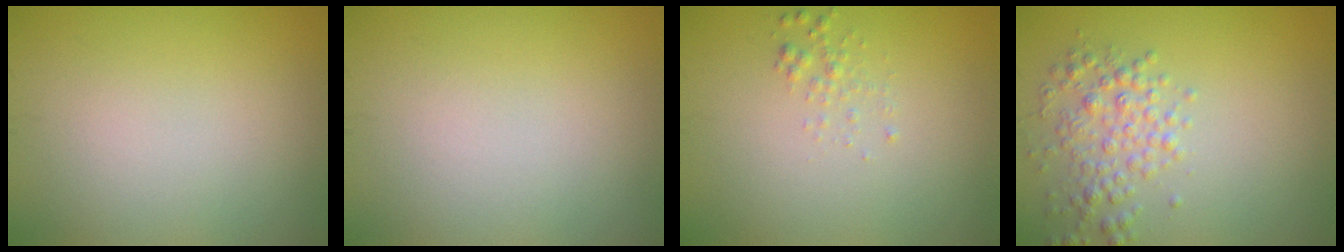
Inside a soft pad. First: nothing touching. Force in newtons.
{"total": 0.0}
{"total": 1.0, "press": 1.0, "slide": 0.0}
{"total": 2.8, "press": 2.8, "slide": 0.1}